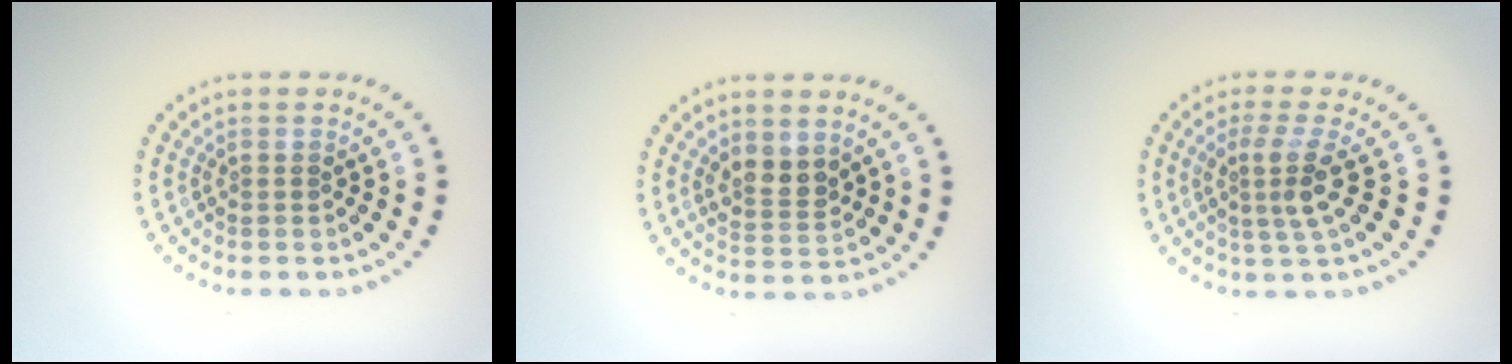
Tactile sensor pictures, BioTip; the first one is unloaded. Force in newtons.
{"total": 2.4, "press": 2.2, "slide": 1.0}
{"total": 3.0, "press": 2.2, "slide": 2.1}